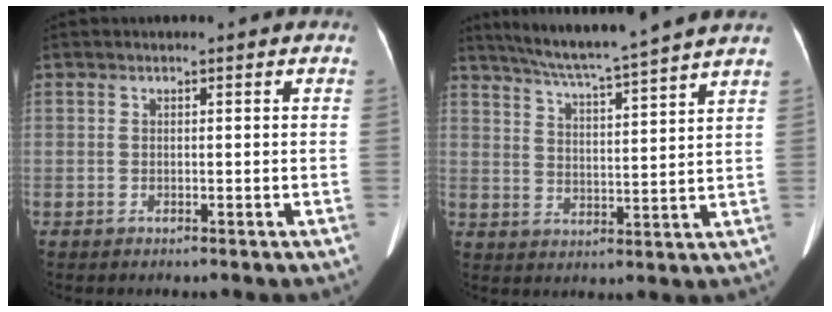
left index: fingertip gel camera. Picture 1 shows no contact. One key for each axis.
{"total": 14.8, "fx": 12.9, "fy": -1.6, "fz": 7.2, "tx": -0.124, "ty": 0.001, "tz": 0.184}